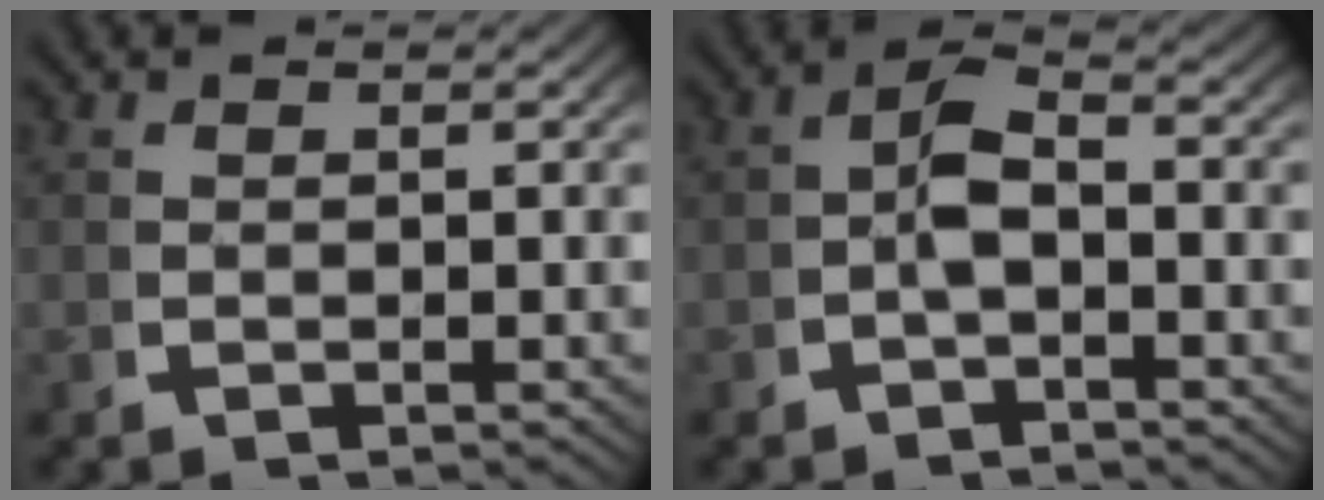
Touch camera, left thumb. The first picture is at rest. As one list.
[{"total": 3.5, "force": [-0.9, 2.1, 2.7], "torque": [-0.052, -0.006, -0.019]}]